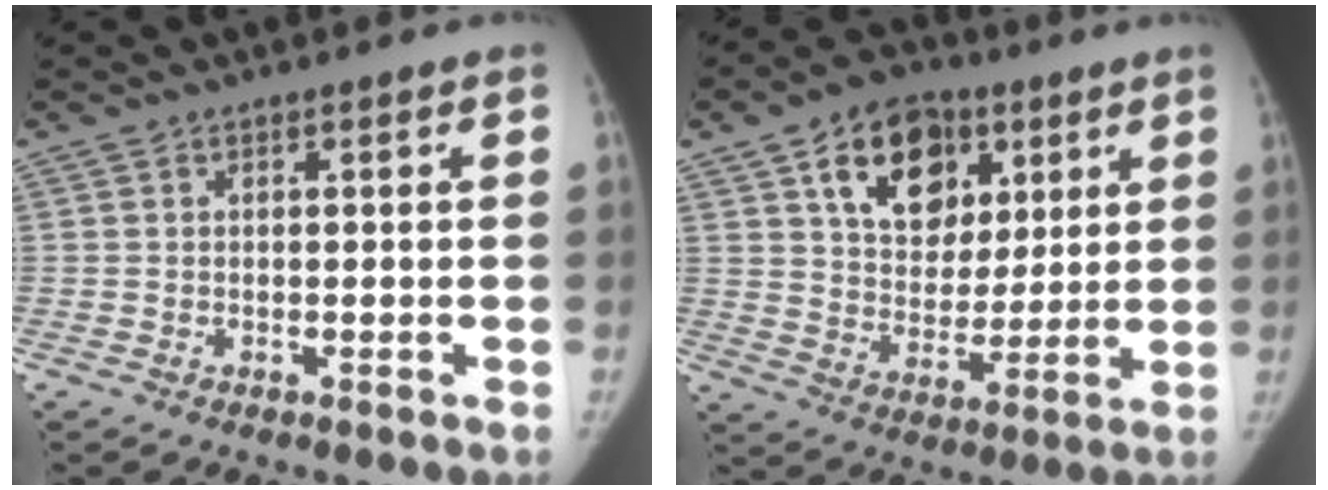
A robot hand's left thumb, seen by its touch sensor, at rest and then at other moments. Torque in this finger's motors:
{"motor_torque": [0.68, 0.68, 0.07, -0.05, 0.13]}